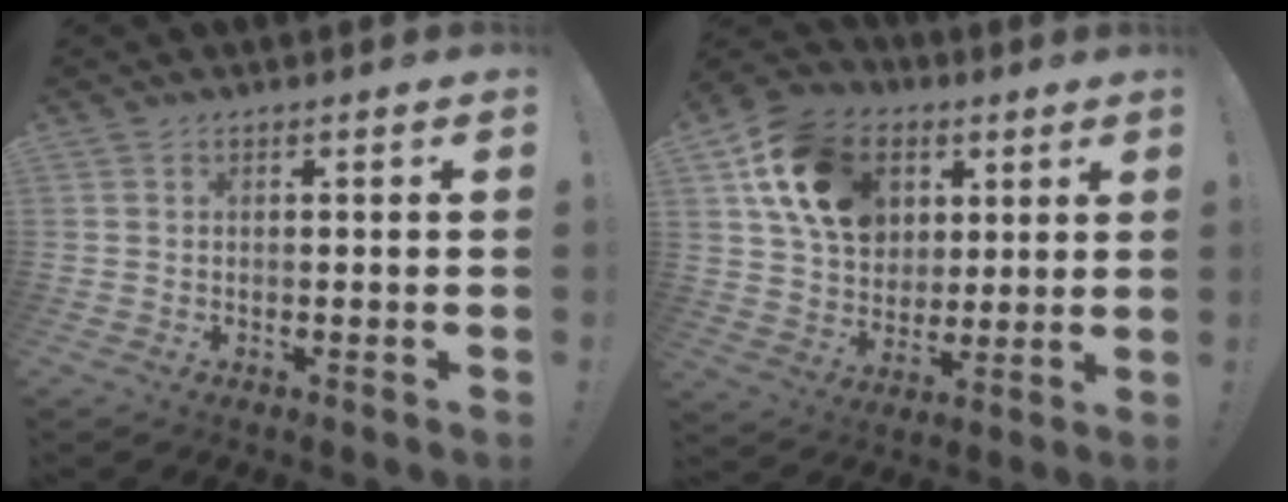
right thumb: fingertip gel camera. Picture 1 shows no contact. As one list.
[{"total": 18.6, "force": [7.4, 13.9, 9.9], "torque": [-0.163, -0.014, 0.149]}]